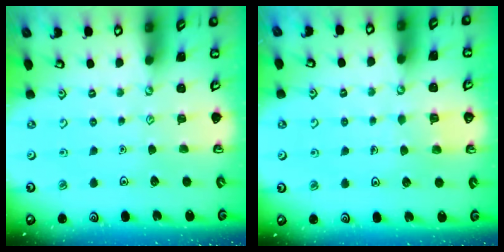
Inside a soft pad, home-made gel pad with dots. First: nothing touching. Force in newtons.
{"total": 2.2, "press": 2.2, "slide": 0.0}